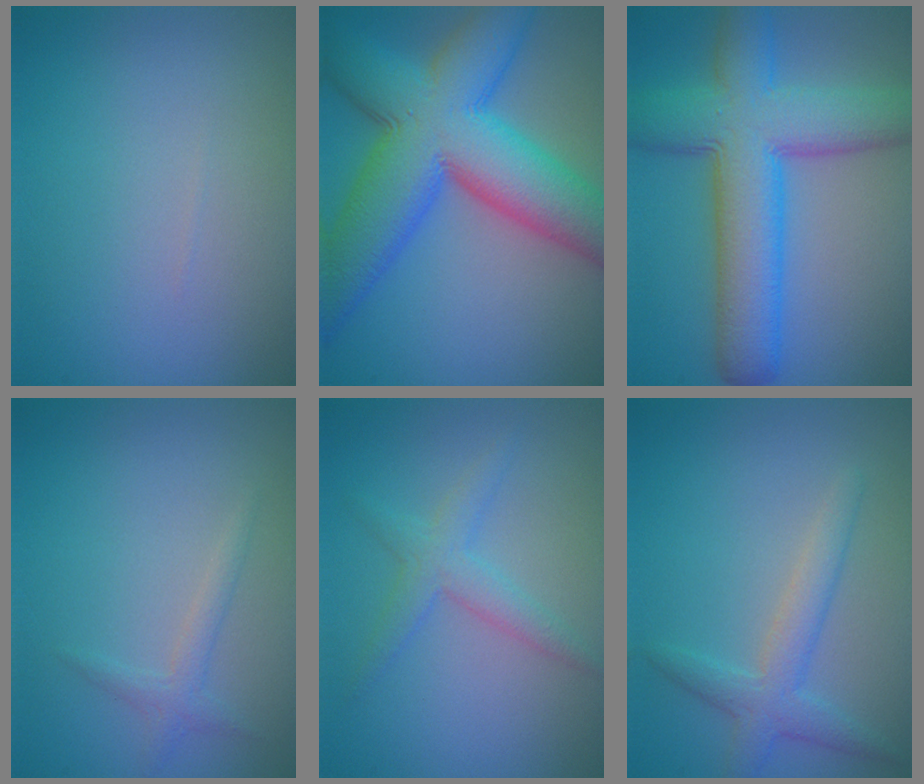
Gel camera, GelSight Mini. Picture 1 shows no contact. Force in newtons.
{"total": 13.4, "press": 13.4, "slide": 0.5}
{"total": 9.7, "press": 9.7, "slide": 0.2}
{"total": 1.3, "press": 1.3, "slide": 0.0}
{"total": 2.4, "press": 2.4, "slide": 0.1}
{"total": 3.0, "press": 3.0, "slide": 0.1}